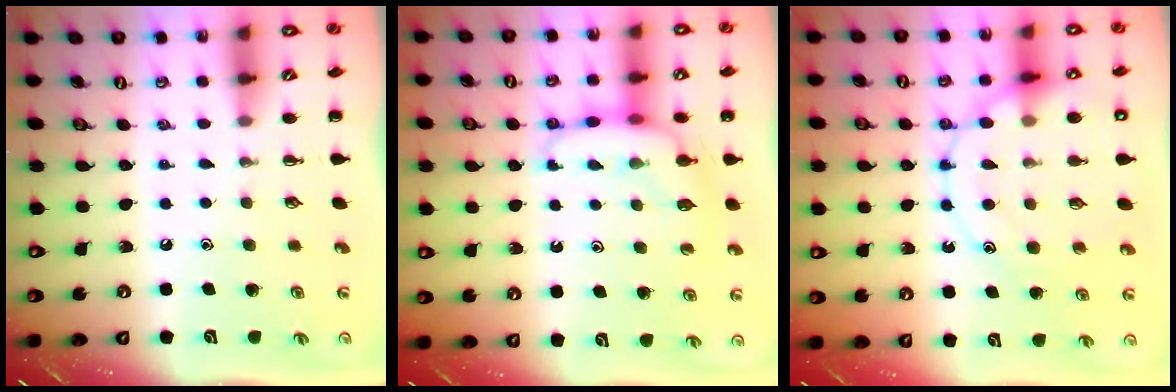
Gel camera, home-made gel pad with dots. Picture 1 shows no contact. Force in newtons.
{"total": 10.2, "press": 10.1, "slide": 1.6}
{"total": 16.5, "press": 16.3, "slide": 2.2}